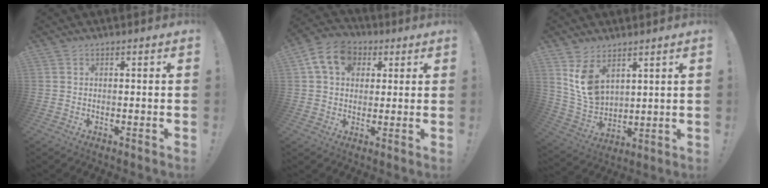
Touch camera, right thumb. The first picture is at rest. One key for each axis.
{"total": 12.2, "fx": 4.3, "fy": 9.4, "fz": 6.4, "tx": -0.101, "ty": 0.000, "tz": 0.086}
{"total": 10.0, "fx": 5.7, "fy": 6.5, "fz": 5.1, "tx": -0.100, "ty": -0.040, "tz": 0.113}